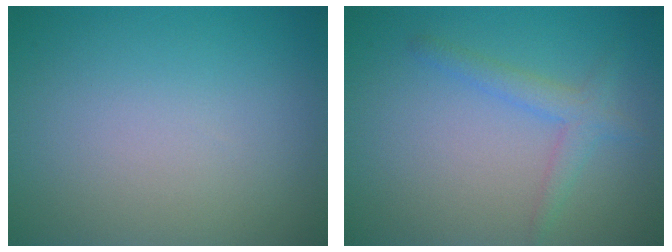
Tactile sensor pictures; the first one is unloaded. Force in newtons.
{"total": 2.2, "press": 2.2, "slide": 0.1}